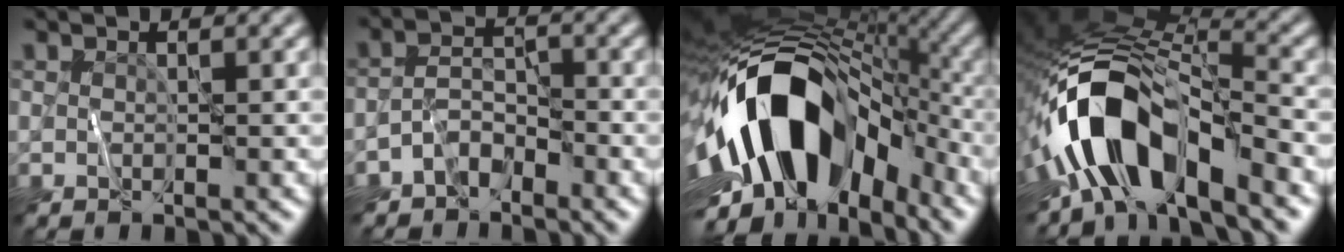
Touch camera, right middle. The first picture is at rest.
{"total": 2.6, "force": [-2.0, 1.3, 1.0], "torque": [-0.013, 0.007, -0.046]}
{"total": 16.6, "force": [-3.3, 9.4, 13.2], "torque": [-0.227, 0.012, -0.067]}
{"total": 11.0, "force": [-5.4, 4.7, 8.4], "torque": [-0.145, 0.009, -0.104]}